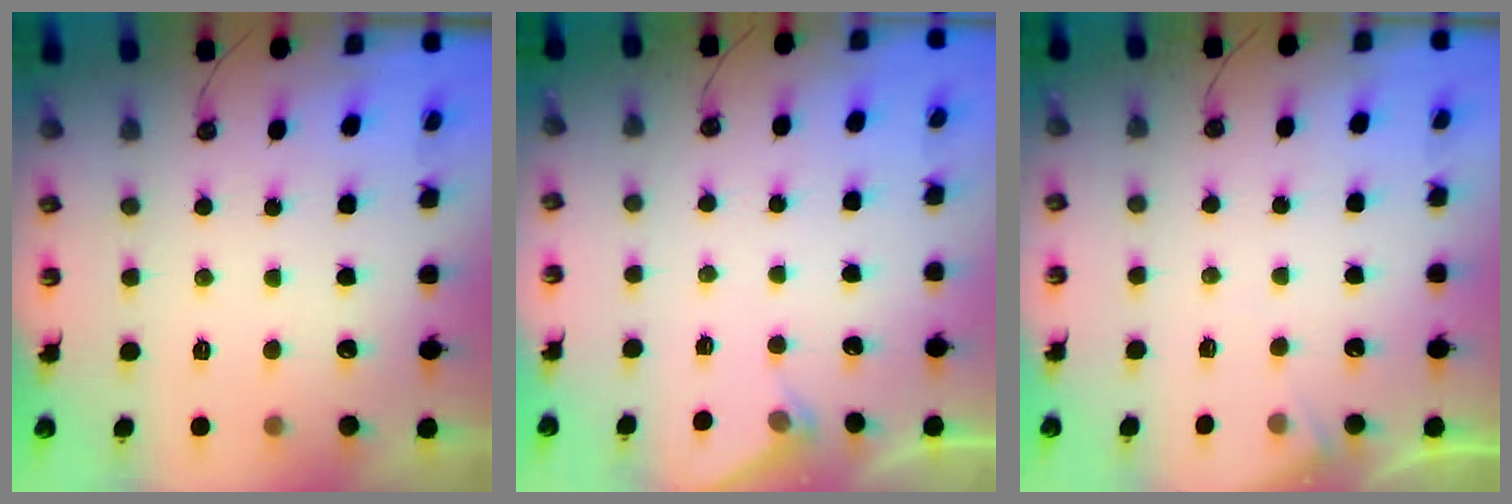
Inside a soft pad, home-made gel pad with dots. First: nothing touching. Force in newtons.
{"total": 3.0, "press": 2.9, "slide": 0.4}
{"total": 3.5, "press": 3.5, "slide": 0.5}